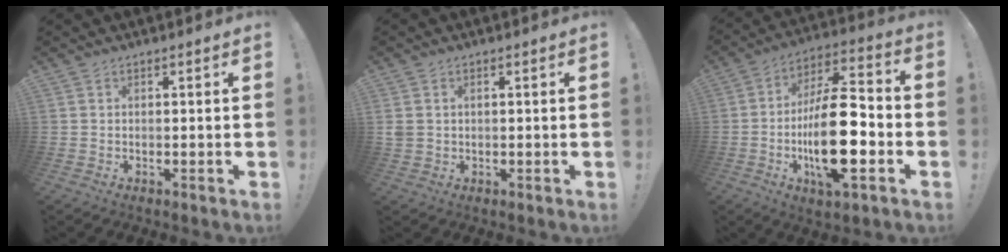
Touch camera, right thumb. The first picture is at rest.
{"total": 2.1, "force": [0.7, 1.7, 1.1], "torque": [-0.019, 0.002, 0.012]}
{"total": 21.3, "force": [-4.9, 7.9, 19.2], "torque": [-0.344, 0.018, -0.078]}